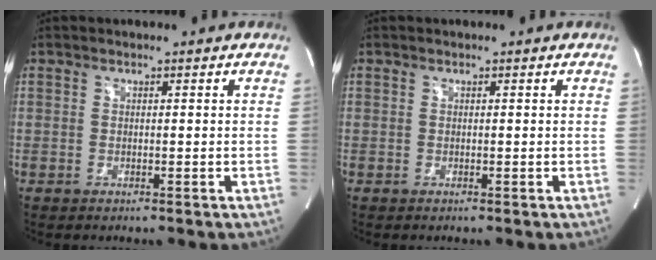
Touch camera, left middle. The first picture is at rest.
{"total": 0.0}